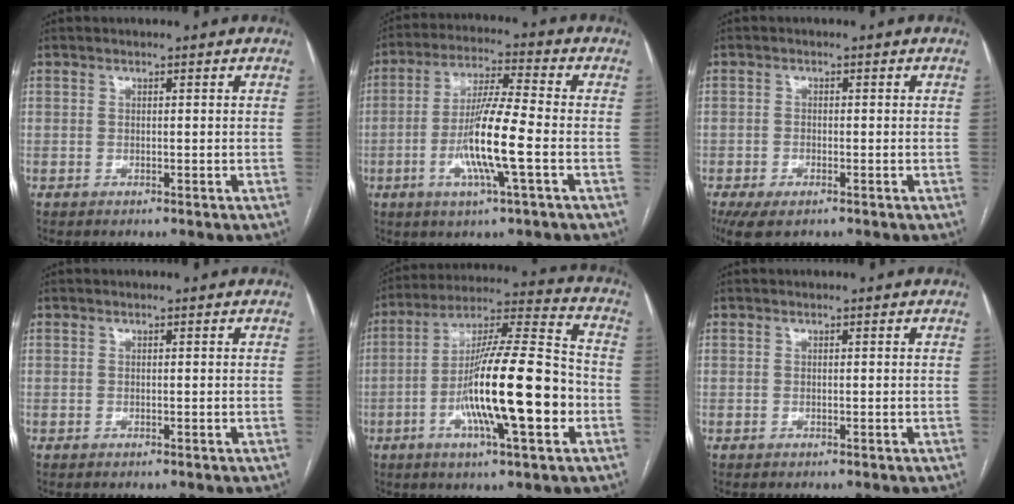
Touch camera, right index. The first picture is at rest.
{"total": 11.1, "force": [-2.9, 0.1, 10.8], "torque": [-0.210, -0.007, -0.061]}
{"total": 4.9, "force": [-3.1, 2.3, 3.0], "torque": [-0.060, -0.009, -0.049]}
{"total": 0.0}
{"total": 18.8, "force": [-4.7, 1.9, 18.0], "torque": [-0.316, 0.000, -0.080]}
{"total": 0.0}